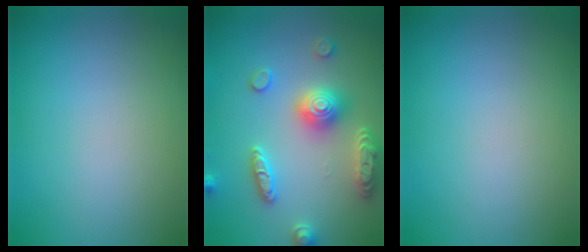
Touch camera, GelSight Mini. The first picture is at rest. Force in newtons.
{"total": 5.0, "press": 4.9, "slide": 0.9}
{"total": 0.0}